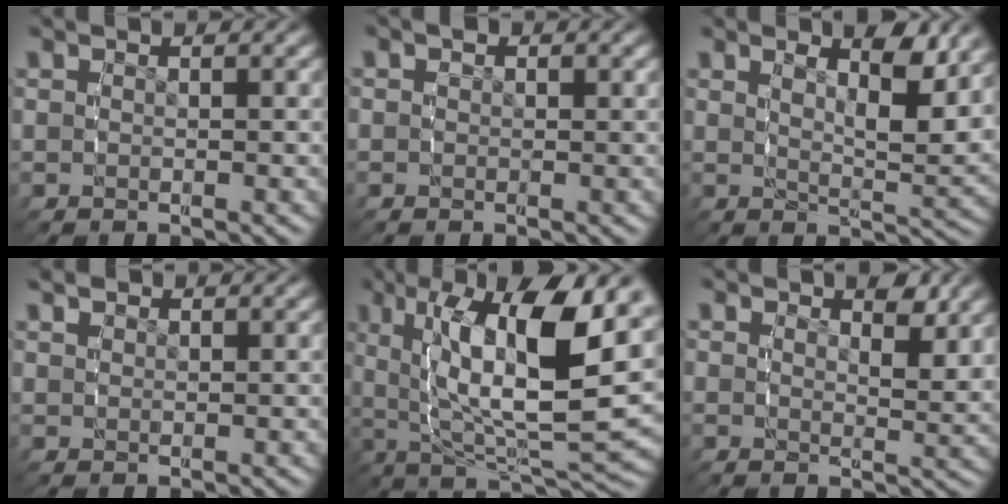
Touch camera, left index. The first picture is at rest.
{"total": 0.7, "force": [0.0, 0.6, 0.2], "torque": [-0.003, 0.004, -0.006]}
{"total": 5.2, "force": [2.5, 0.9, 4.5], "torque": [-0.066, -0.008, 0.041]}
{"total": 1.1, "force": [1.0, 0.3, 0.3], "torque": [-0.008, -0.003, 0.021]}
{"total": 15.1, "force": [1.7, 6.2, 13.7], "torque": [-0.208, 0.009, 0.036]}
{"total": 2.3, "force": [1.5, 0.5, 1.7], "torque": [-0.026, -0.014, 0.024]}